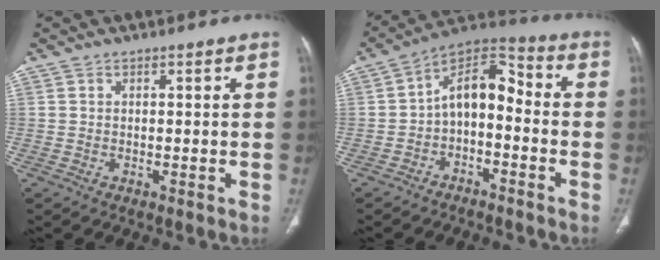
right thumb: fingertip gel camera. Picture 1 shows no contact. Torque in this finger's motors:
{"motor_torque": [1.44, 1.38, 0.86, -0.35, 0.05]}